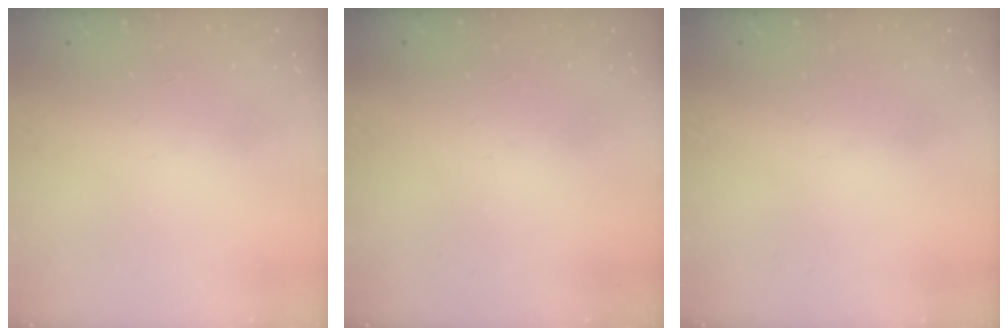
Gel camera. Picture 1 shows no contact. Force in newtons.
{"total": 1.5, "press": 1.5, "slide": 0.1}
{"total": 0.0}